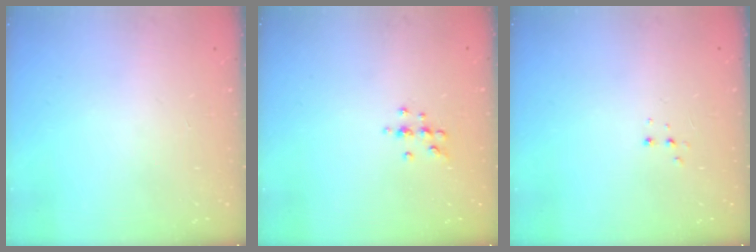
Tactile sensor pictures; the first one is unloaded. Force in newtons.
{"total": 4.9, "press": 4.8, "slide": 0.7}
{"total": 2.7, "press": 2.7, "slide": 0.5}